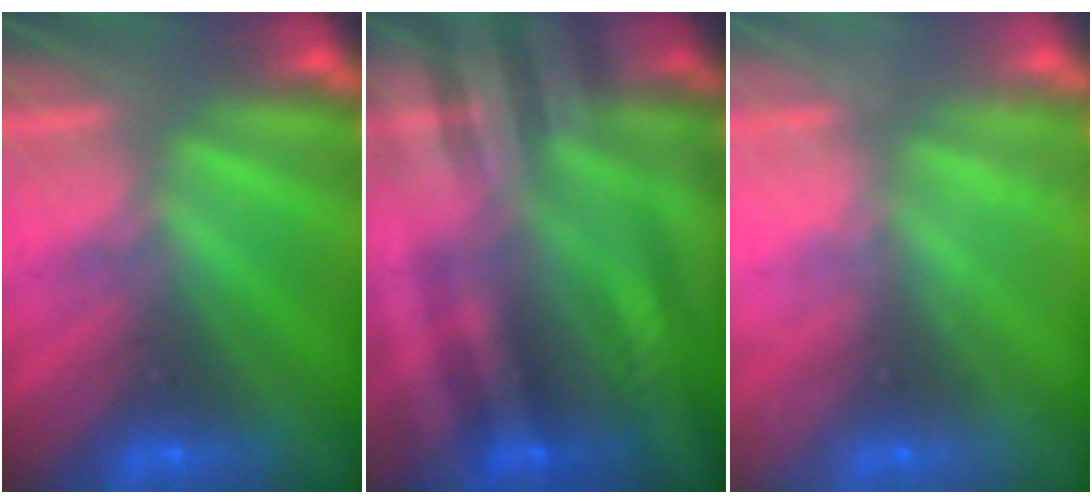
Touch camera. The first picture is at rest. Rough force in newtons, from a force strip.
{"total": 2.6}
{"total": 2.1}